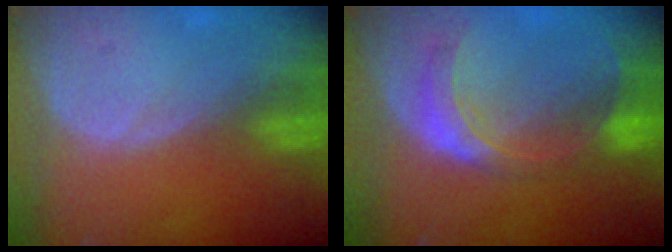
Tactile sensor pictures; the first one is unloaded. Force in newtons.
{"total": 7.8, "press": 6.9, "slide": 3.6}